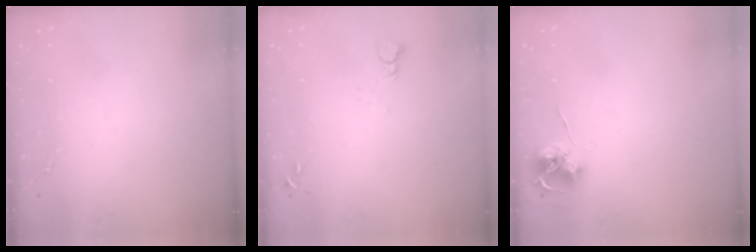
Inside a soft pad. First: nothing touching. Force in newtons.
{"total": 2.5, "press": 2.5, "slide": 0.1}
{"total": 7.9, "press": 7.9, "slide": 0.4}